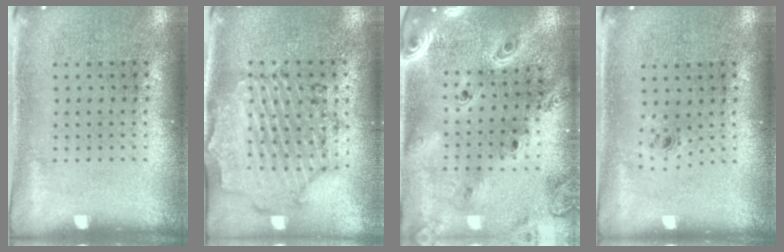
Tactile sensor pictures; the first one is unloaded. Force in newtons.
{"total": 1.6, "press": 1.6, "slide": 0.4}
{"total": 3.2, "press": 2.6, "slide": 1.9}
{"total": 0.7, "press": 0.3, "slide": 0.6}